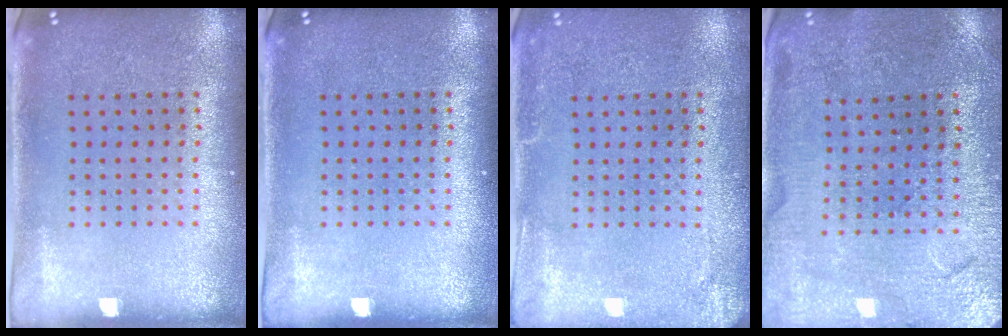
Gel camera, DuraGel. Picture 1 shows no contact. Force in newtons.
{"total": 0.0}
{"total": 2.3, "press": 2.3, "slide": 0.3}
{"total": 1.3, "press": 1.3, "slide": 0.1}